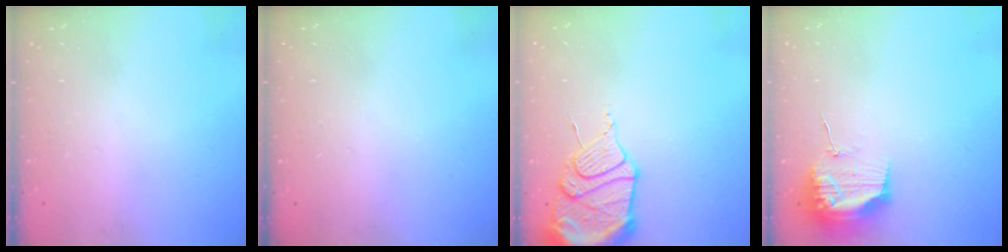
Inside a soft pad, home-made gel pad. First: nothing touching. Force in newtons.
{"total": 0.0}
{"total": 13.5, "press": 13.4, "slide": 1.0}
{"total": 13.9, "press": 13.9, "slide": 0.1}